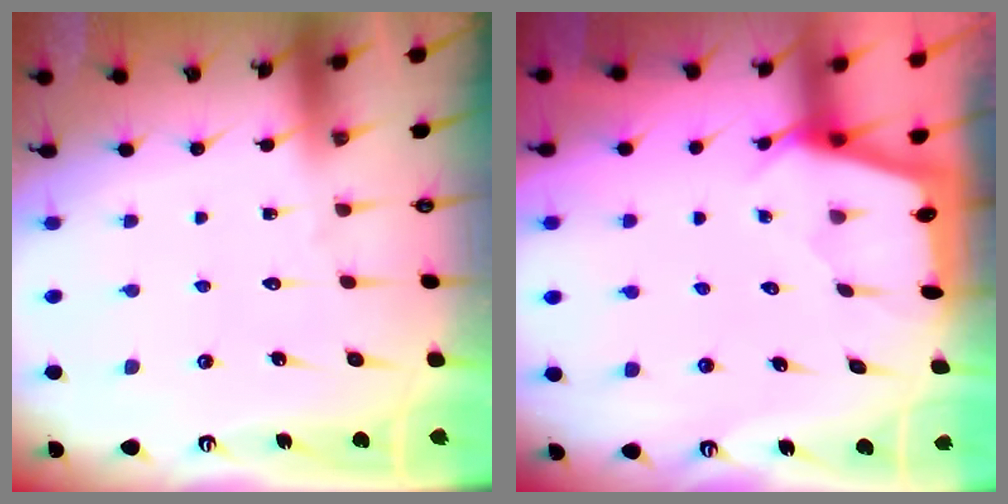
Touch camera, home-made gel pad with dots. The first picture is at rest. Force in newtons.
{"total": 2.3, "press": 2.3, "slide": 0.3}